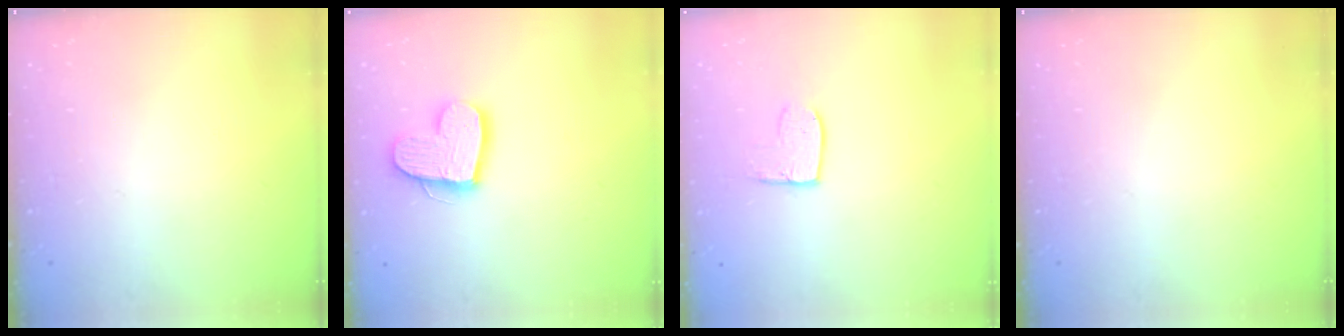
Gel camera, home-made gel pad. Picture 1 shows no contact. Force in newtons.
{"total": 14.4, "press": 14.3, "slide": 1.3}
{"total": 8.4, "press": 8.4, "slide": 0.3}
{"total": 0.0}